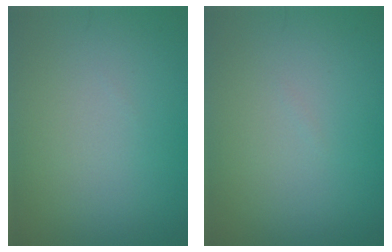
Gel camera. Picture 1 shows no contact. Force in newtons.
{"total": 0.0}